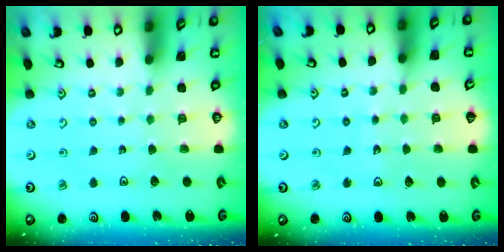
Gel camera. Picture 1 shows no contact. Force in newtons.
{"total": 4.1, "press": 4.1, "slide": 0.3}